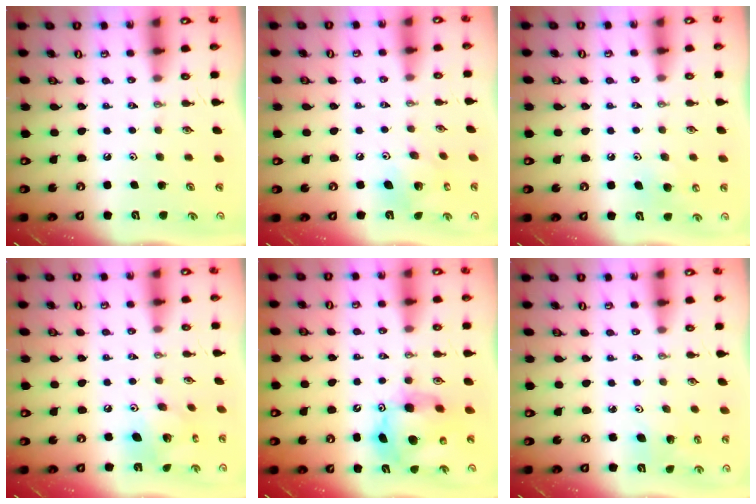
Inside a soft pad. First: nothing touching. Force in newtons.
{"total": 9.7, "press": 9.7, "slide": 0.6}
{"total": 7.0, "press": 6.9, "slide": 0.7}
{"total": 11.3, "press": 11.3, "slide": 0.8}
{"total": 13.2, "press": 13.2, "slide": 1.2}
{"total": 5.7, "press": 5.5, "slide": 1.2}